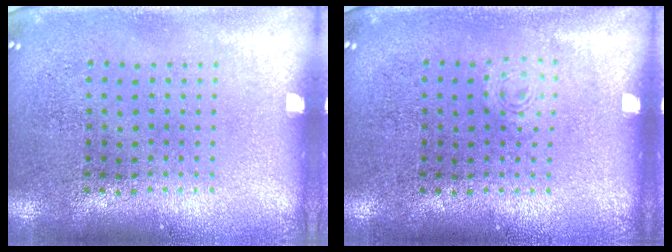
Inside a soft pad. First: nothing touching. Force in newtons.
{"total": 0.7, "press": 0.7, "slide": 0.2}